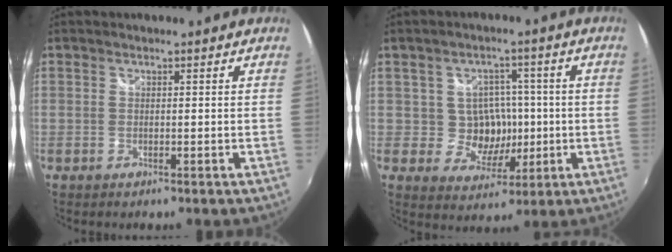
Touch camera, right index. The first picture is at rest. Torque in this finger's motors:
{"motor_torque": [0.72, 0.59, 0.22, 0.01]}